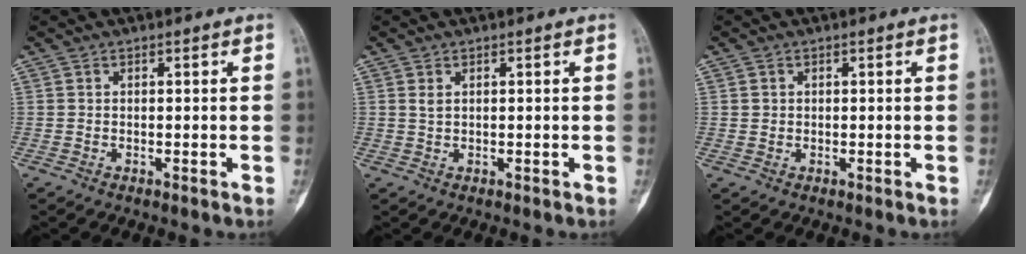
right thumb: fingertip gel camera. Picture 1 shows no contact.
{"total": 1.0, "force": [0.4, 0.6, 0.7], "torque": [-0.013, 0.004, 0.012]}
{"total": 1.0, "force": [0.2, 0.9, 0.3], "torque": [-0.001, 0.002, 0.005]}